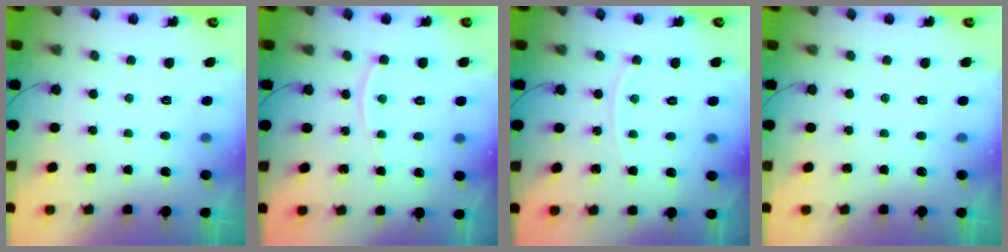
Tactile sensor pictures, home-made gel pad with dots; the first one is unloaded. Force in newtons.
{"total": 5.4, "press": 5.3, "slide": 0.7}
{"total": 4.2, "press": 4.2, "slide": 0.6}
{"total": 0.0}